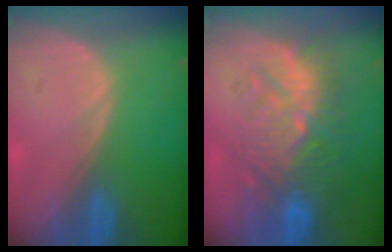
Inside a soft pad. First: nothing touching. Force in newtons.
{"total": 10.1, "press": 9.7, "slide": 2.8}